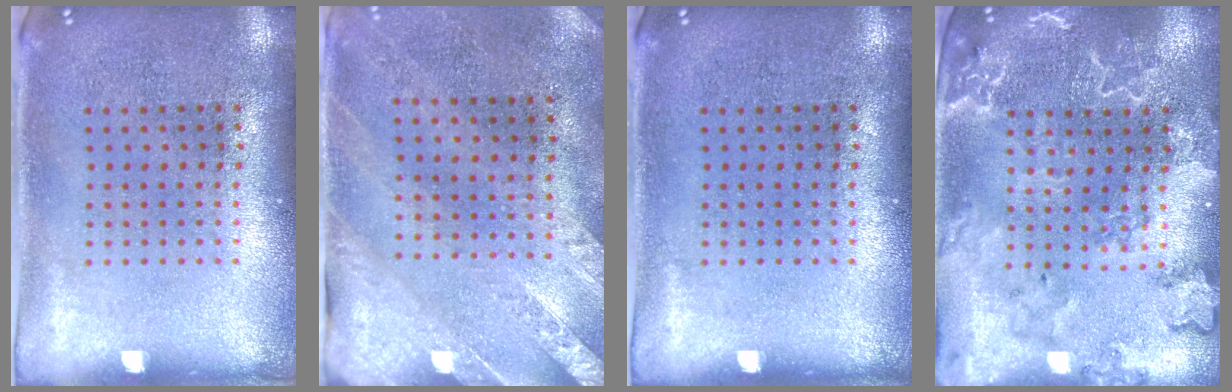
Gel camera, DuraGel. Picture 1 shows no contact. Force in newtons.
{"total": 2.5, "press": 2.1, "slide": 1.4}
{"total": 0.0}
{"total": 2.7, "press": 2.5, "slide": 1.0}